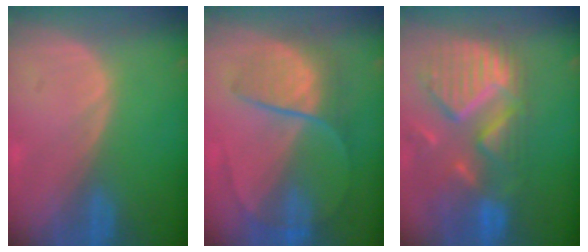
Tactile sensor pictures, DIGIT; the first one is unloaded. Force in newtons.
{"total": 7.6, "press": 7.0, "slide": 2.9}
{"total": 12.9, "press": 10.9, "slide": 7.0}